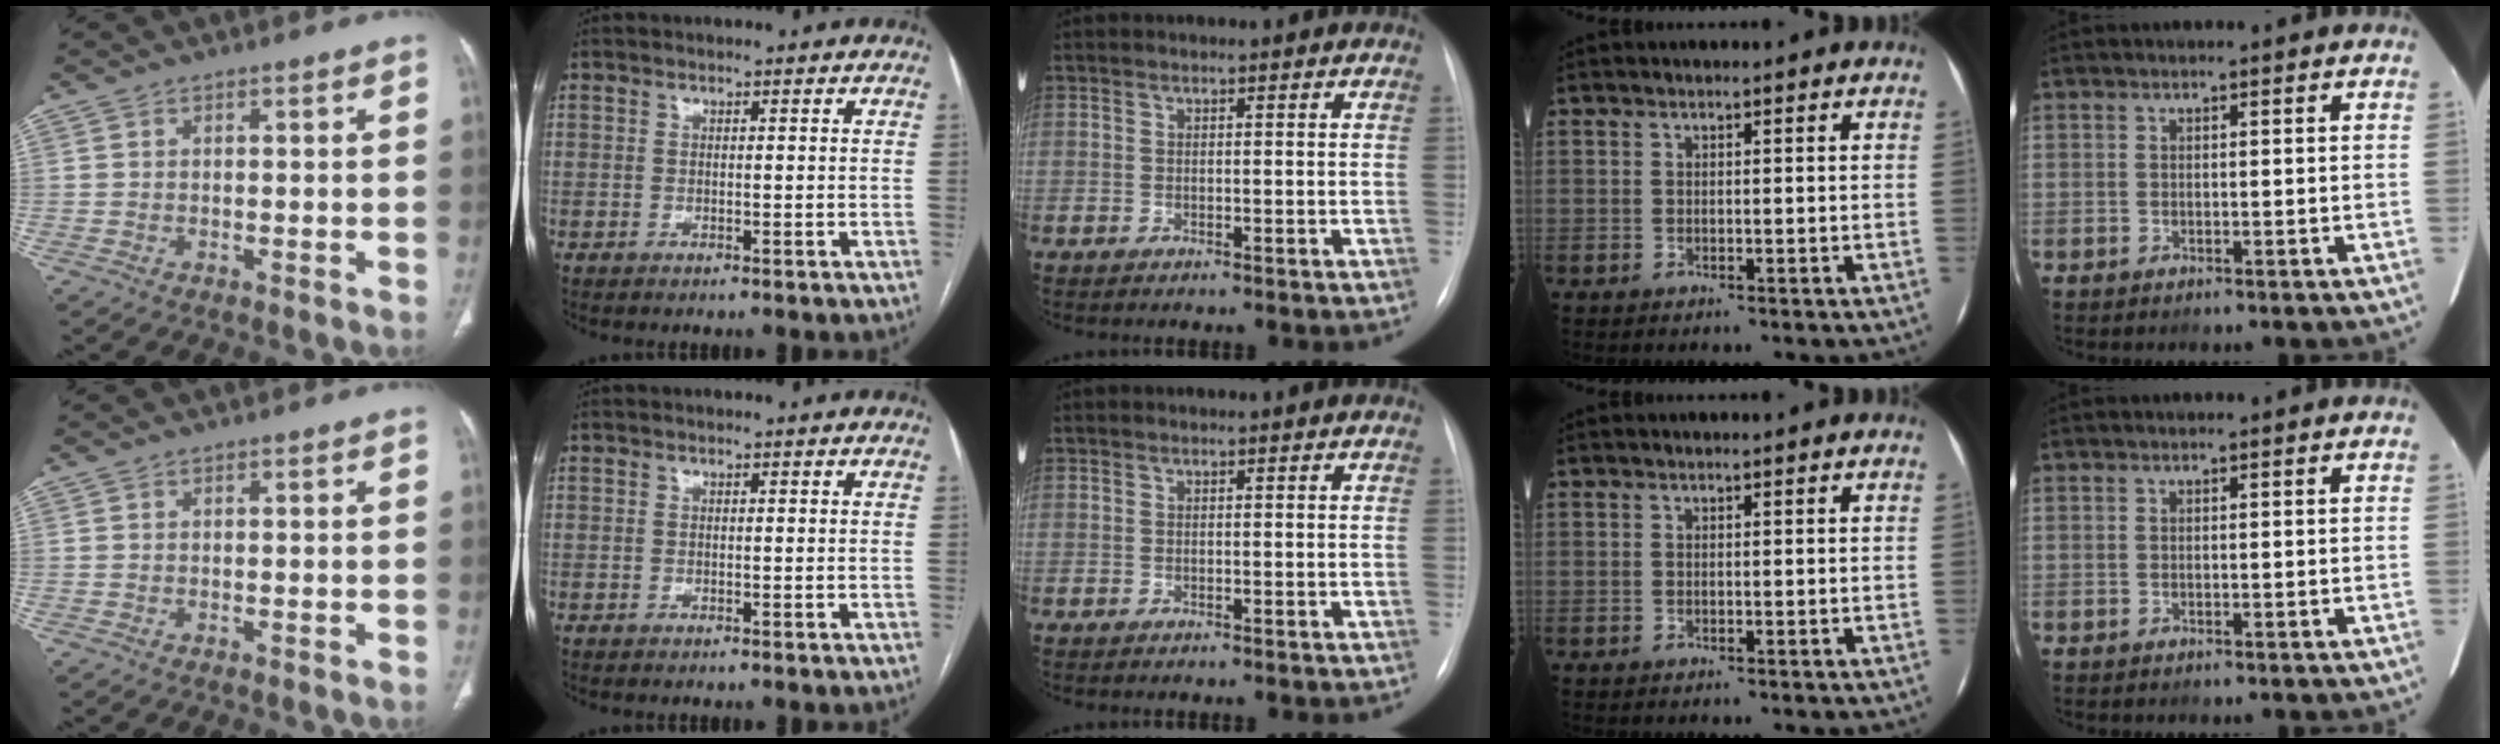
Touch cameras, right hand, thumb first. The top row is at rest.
{}